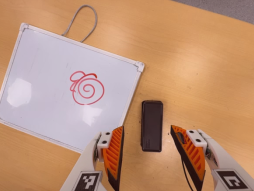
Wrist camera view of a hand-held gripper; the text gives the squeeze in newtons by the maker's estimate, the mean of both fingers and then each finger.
{"total": 0.0}